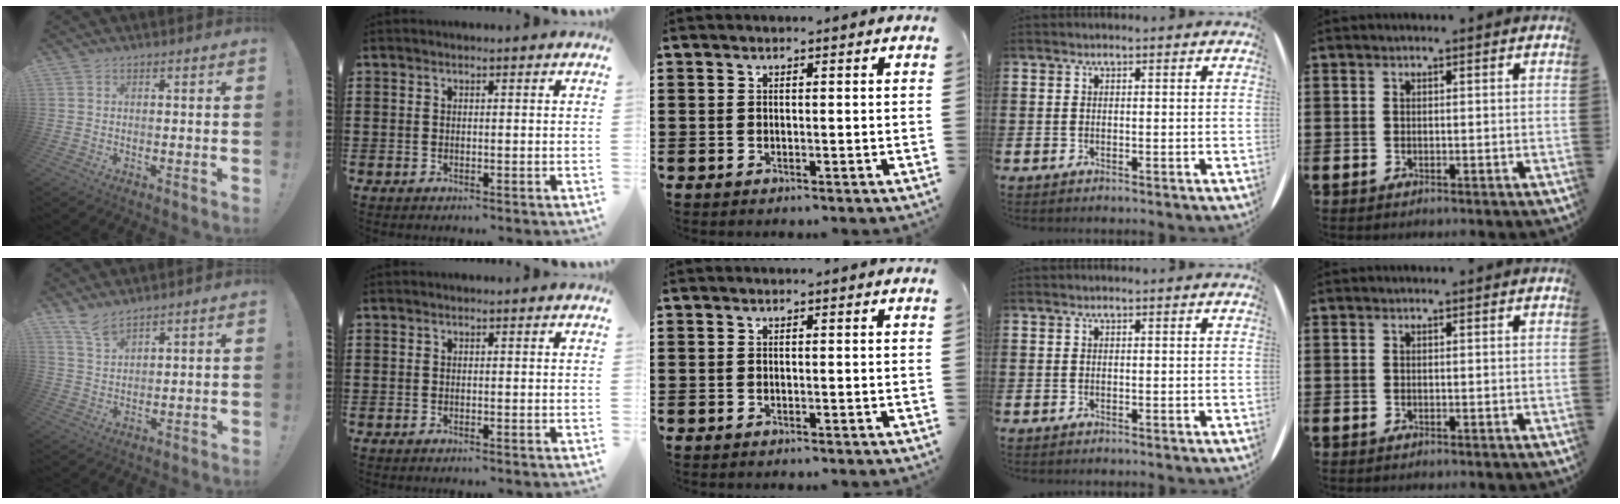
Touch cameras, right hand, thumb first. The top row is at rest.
{"thumb": {"total": 5.5, "force": [4.8, 1.4, 2.3], "torque": [-0.041, -0.028, 0.087]}}